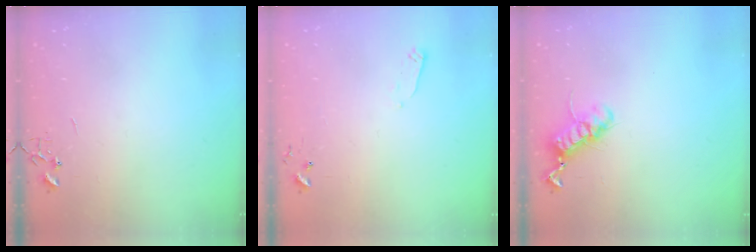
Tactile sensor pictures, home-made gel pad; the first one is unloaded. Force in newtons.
{"total": 2.4, "press": 2.4, "slide": 0.4}
{"total": 11.8, "press": 11.8, "slide": 1.2}